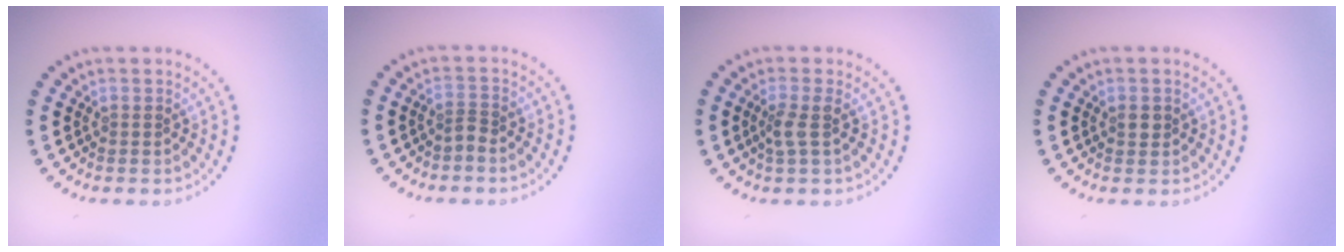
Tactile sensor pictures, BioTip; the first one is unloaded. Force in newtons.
{"total": 0.8, "press": 0.4, "slide": 0.7}
{"total": 1.8, "press": 1.4, "slide": 1.1}
{"total": 1.0, "press": 1.0, "slide": 0.3}